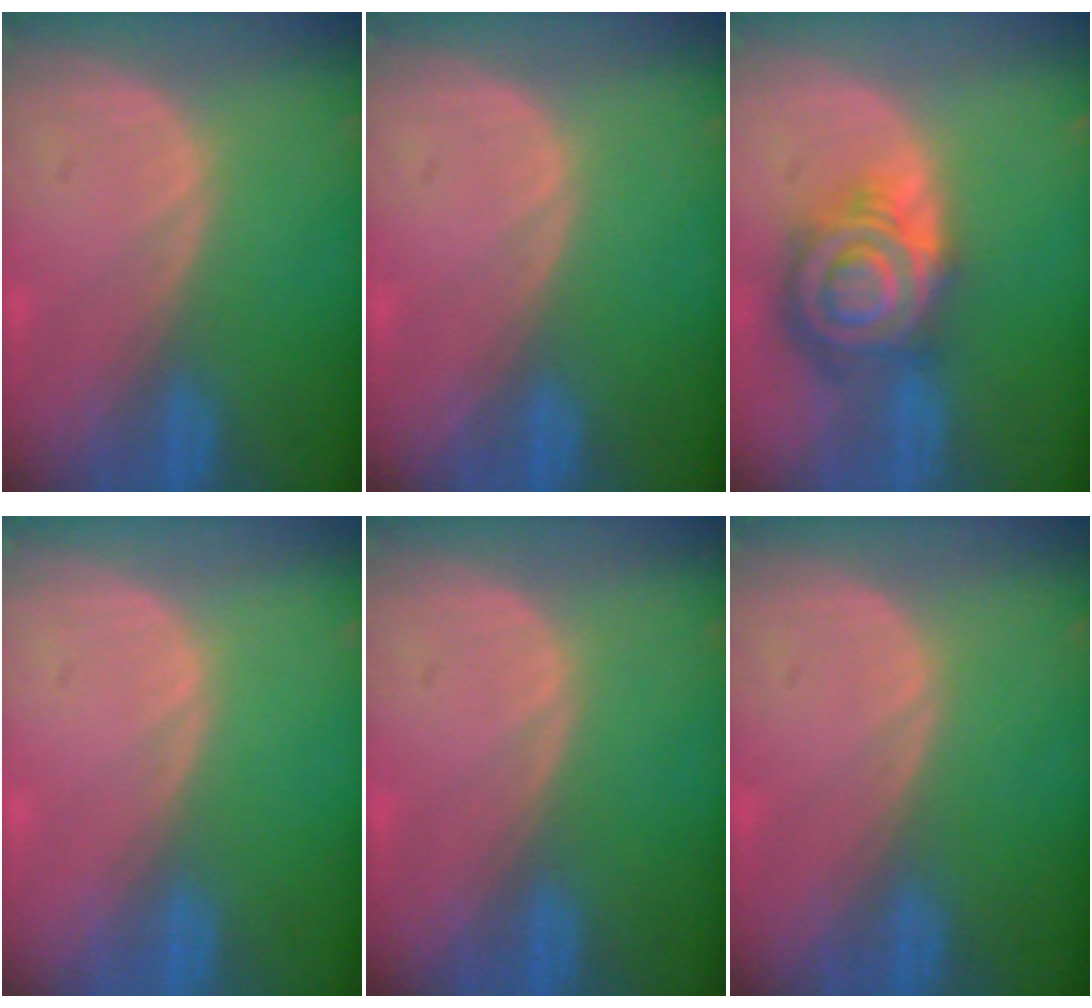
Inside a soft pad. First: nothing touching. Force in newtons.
{"total": 0.0}
{"total": 9.3, "press": 9.2, "slide": 0.6}
{"total": 0.0}
{"total": 0.0}
{"total": 0.0}